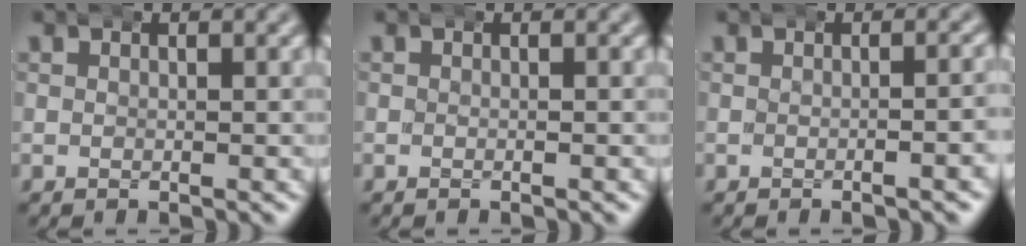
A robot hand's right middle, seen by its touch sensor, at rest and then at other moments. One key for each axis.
{"total": 0.0}
{"total": 1.4, "fx": -0.5, "fy": 0.2, "fz": 1.2, "tx": -0.014, "ty": 0.014, "tz": -0.010}